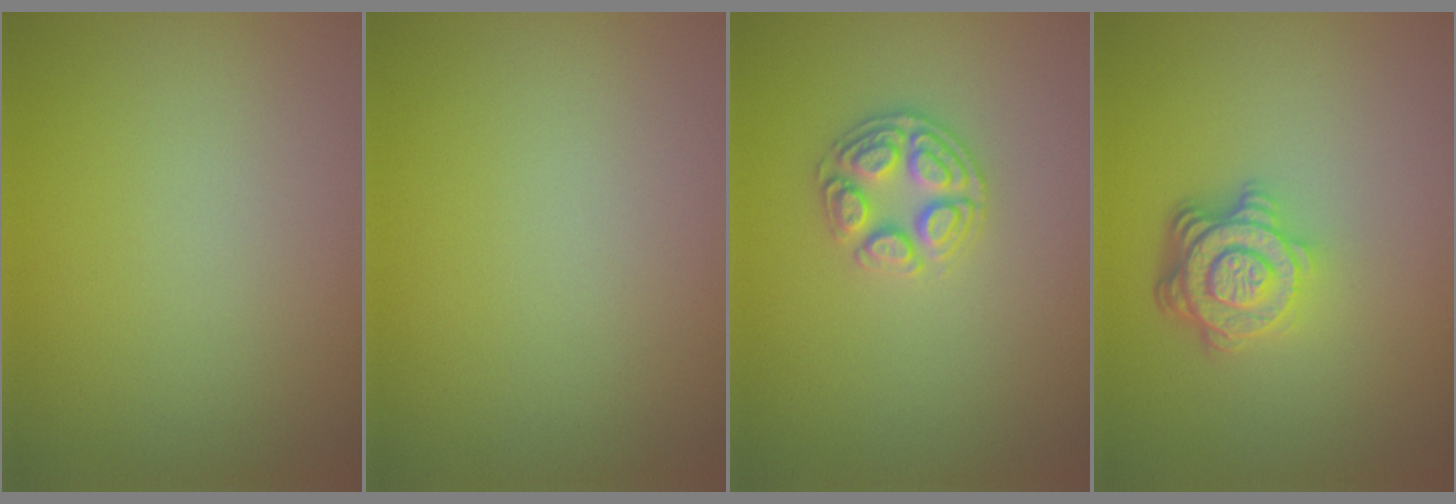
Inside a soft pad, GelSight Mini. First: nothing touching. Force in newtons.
{"total": 0.0}
{"total": 2.9, "press": 2.8, "slide": 0.7}
{"total": 4.6, "press": 3.4, "slide": 3.2}